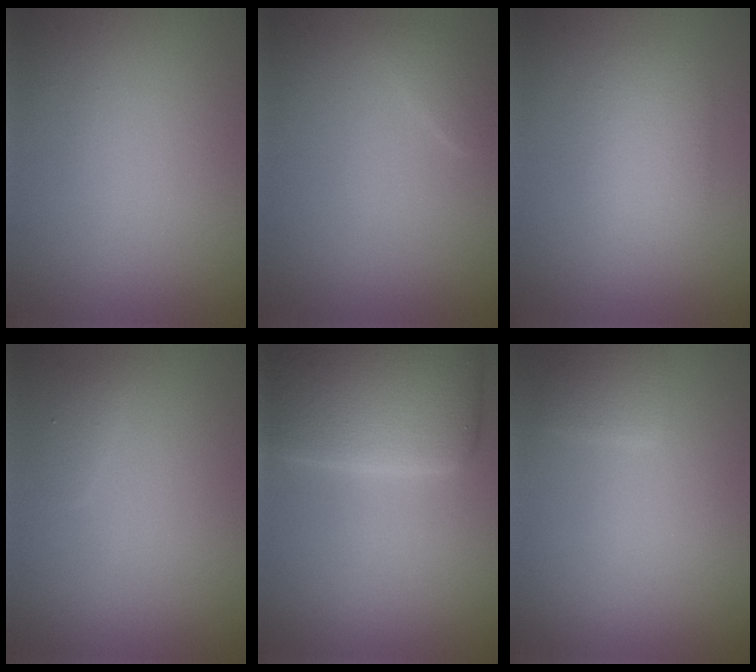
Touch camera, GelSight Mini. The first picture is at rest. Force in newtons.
{"total": 1.2, "press": 1.2, "slide": 0.0}
{"total": 2.4, "press": 2.3, "slide": 0.4}
{"total": 0.8, "press": 0.8, "slide": 0.1}
{"total": 8.9, "press": 8.9, "slide": 0.3}
{"total": 1.4, "press": 1.4, "slide": 0.1}